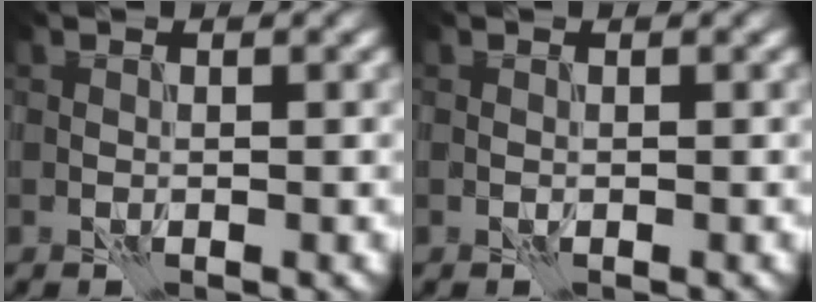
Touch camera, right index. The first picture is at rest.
{"total": 0.0}